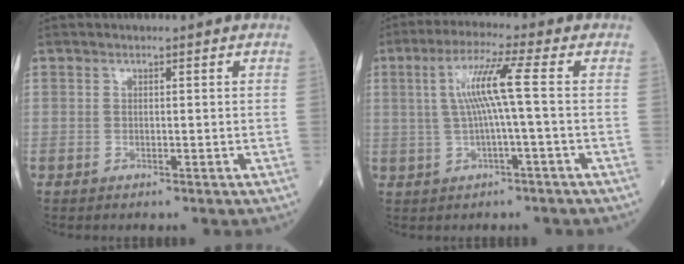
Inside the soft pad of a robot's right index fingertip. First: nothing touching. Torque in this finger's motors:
{"motor_torque": [0.91, -0.04, 0.51, 0.17]}